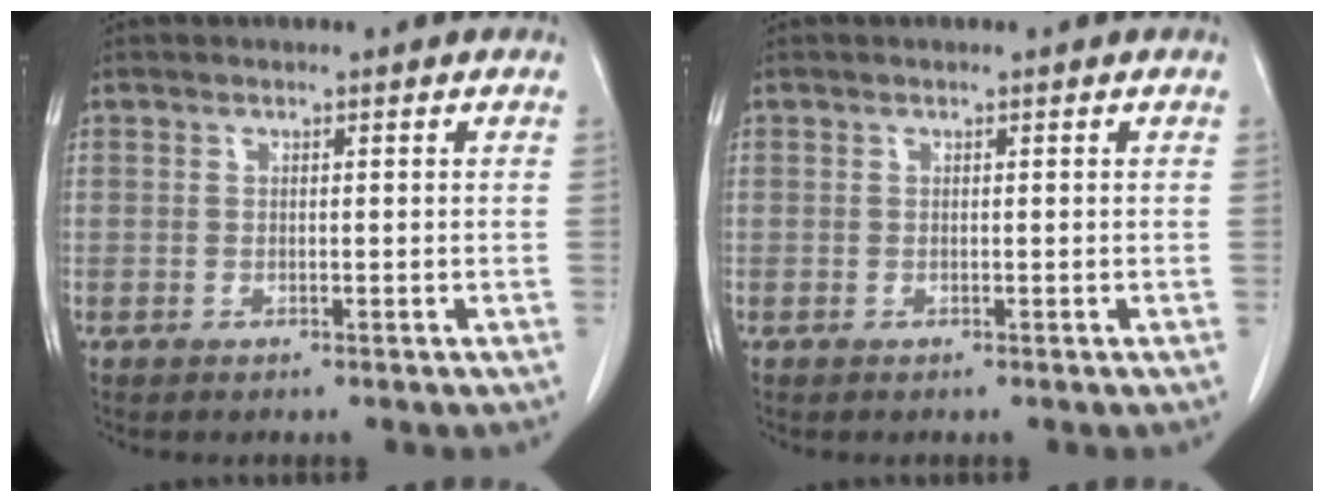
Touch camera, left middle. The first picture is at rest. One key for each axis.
{"total": 0.0}